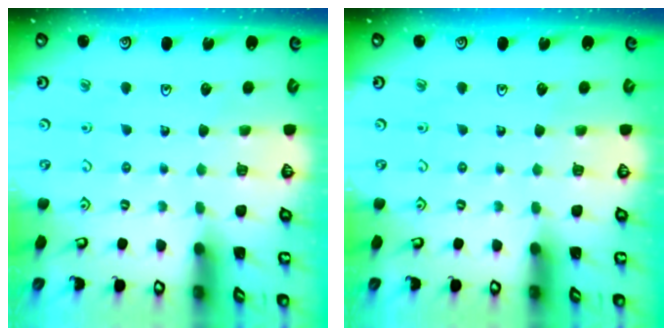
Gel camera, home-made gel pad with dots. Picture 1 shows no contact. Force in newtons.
{"total": 0.0}